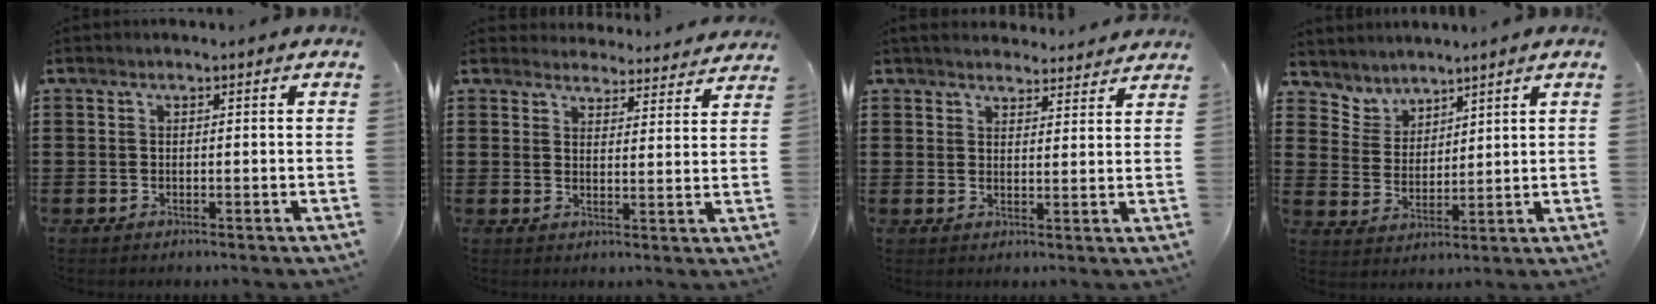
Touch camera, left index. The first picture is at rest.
{"total": 4.1, "force": [4.1, 0.2, 0.0], "torque": [-0.007, -0.024, 0.072]}
{"total": 3.5, "force": [3.5, 0.2, -0.1], "torque": [-0.010, -0.016, 0.064]}
{"total": 4.2, "force": [3.8, 1.9, -0.3], "torque": [-0.016, -0.010, 0.070]}